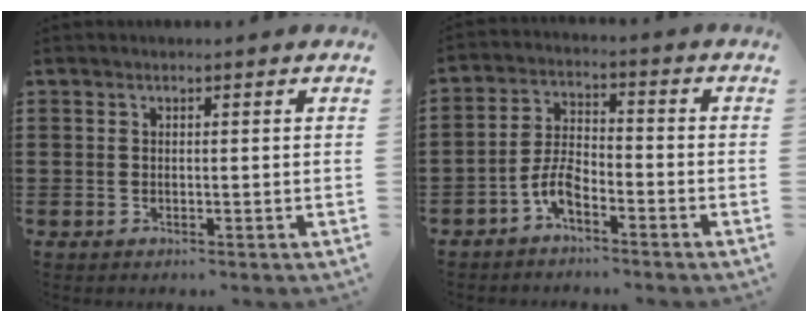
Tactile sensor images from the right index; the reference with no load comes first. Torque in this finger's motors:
{"motor_torque": [2.14, 0.00, 0.31, 0.01]}